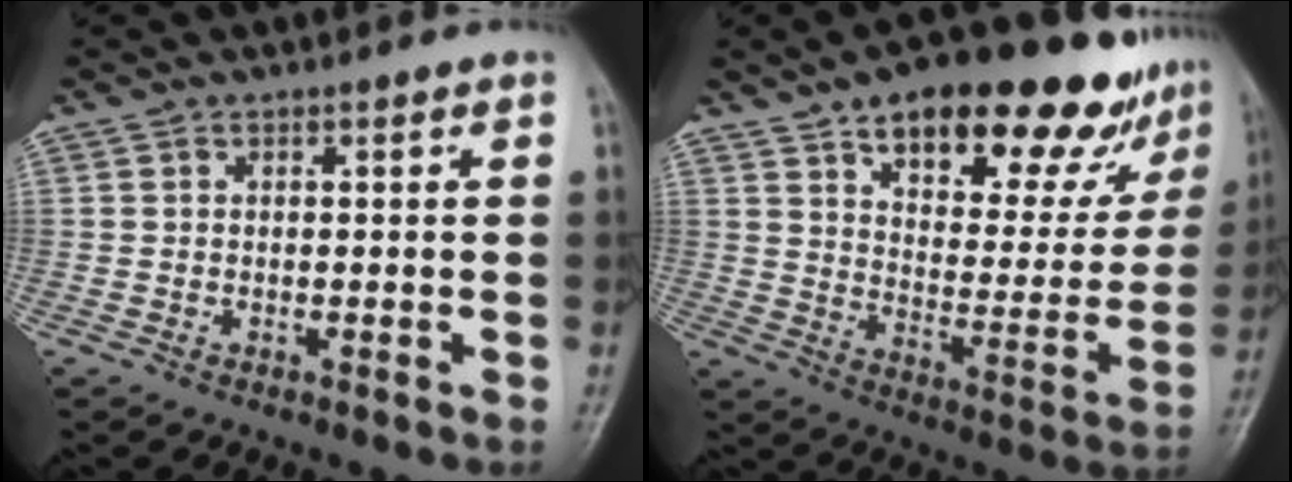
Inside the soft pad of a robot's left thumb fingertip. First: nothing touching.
{"total": 25.6, "force": [17.5, 10.6, 15.4], "torque": [-0.164, -0.059, 0.244]}